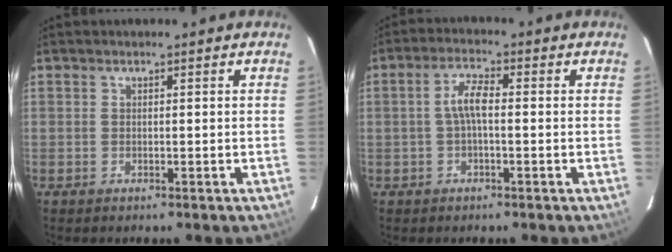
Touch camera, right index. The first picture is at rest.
{"total": 3.8, "force": [-0.4, 1.1, 3.6], "torque": [-0.072, 0.013, -0.009]}